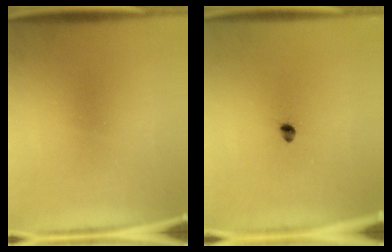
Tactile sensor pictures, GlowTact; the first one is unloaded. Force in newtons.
{"total": 1.7}